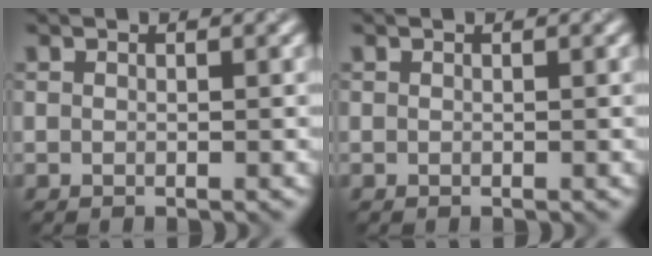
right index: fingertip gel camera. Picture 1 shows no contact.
{"total": 0.0}